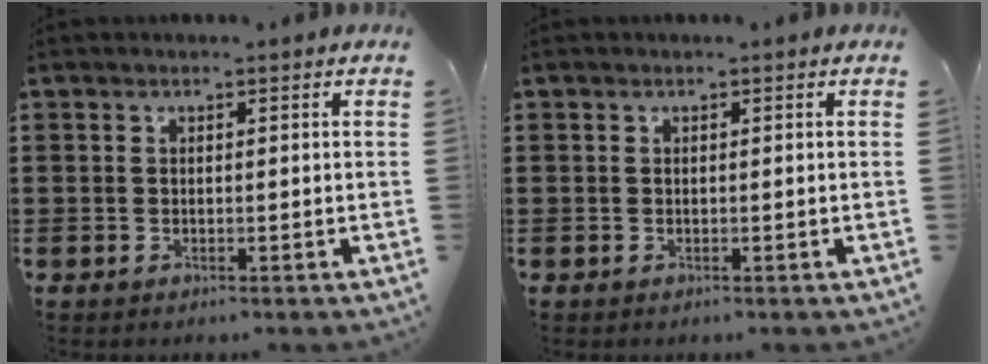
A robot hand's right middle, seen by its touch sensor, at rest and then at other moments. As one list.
[{"total": 0.0}]